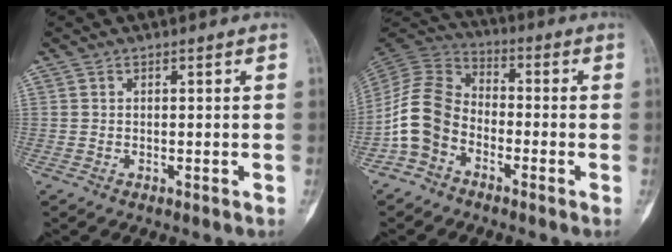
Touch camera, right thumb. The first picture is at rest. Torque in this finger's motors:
{"motor_torque": [-0.20, 0.55, 1.24, -0.57, 0.10]}